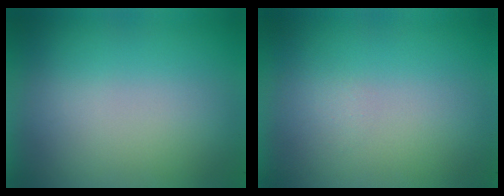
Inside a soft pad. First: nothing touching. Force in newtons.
{"total": 1.3}